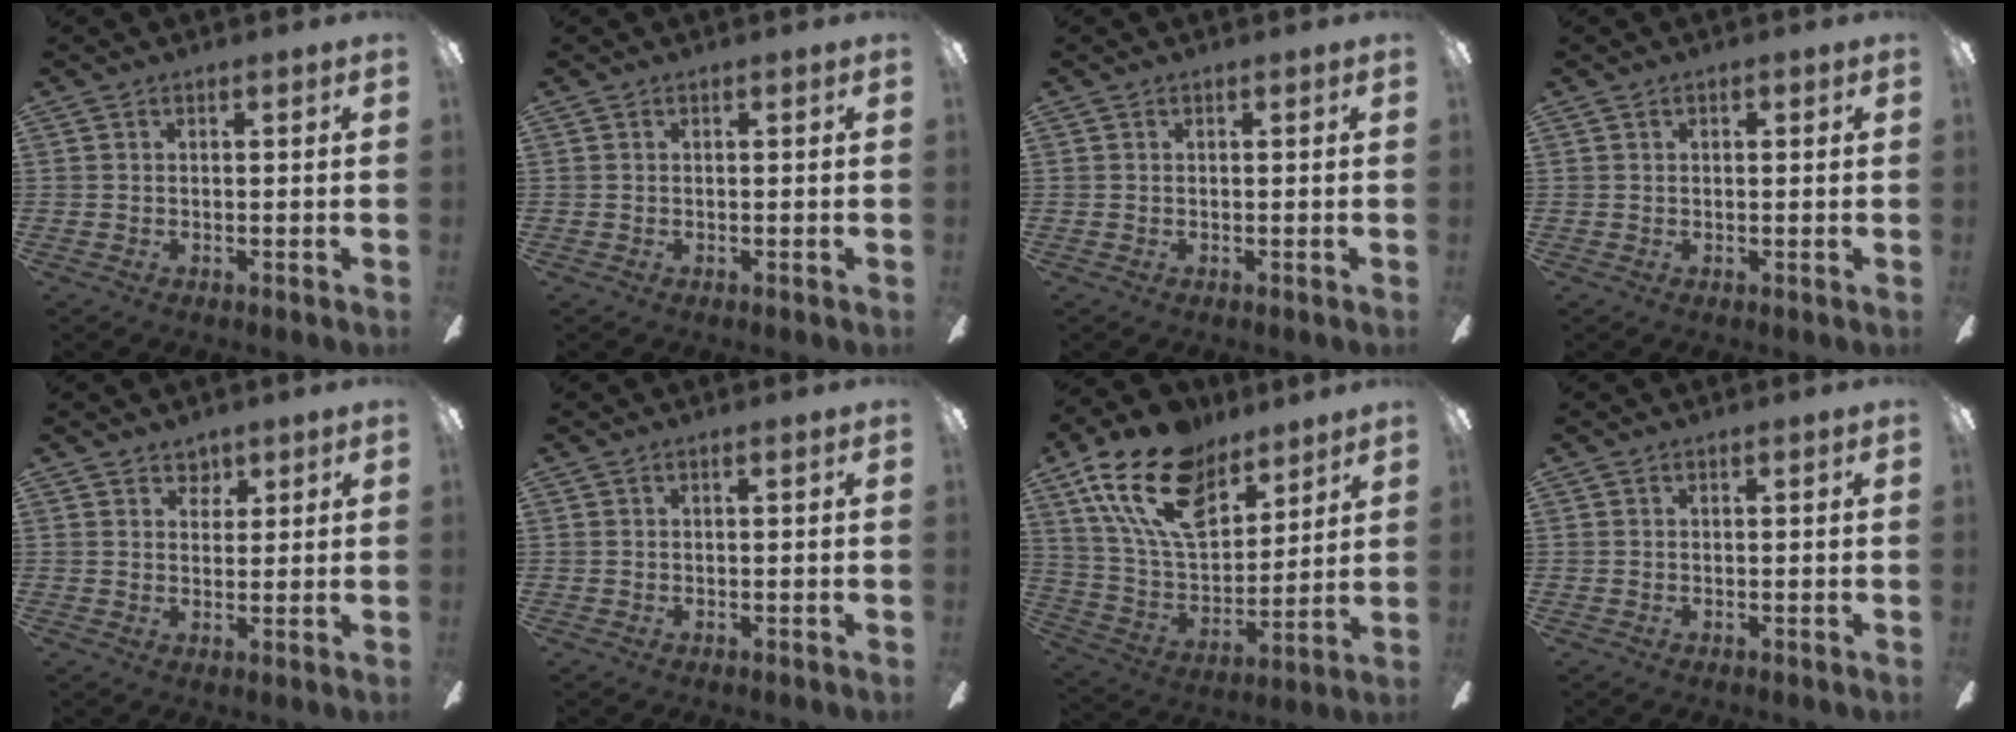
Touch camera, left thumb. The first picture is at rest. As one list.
[{"total": 0.0}, {"total": 0.0}, {"total": 0.7, "force": [0.4, 0.5, 0.3], "torque": [-0.006, 0.004, 0.006]}, {"total": 3.7, "force": [2.8, 2.5, 0.4], "torque": [0.005, -0.014, 0.047]}, {"total": 0.0}, {"total": 21.2, "force": [12.5, 11.7, 12.4], "torque": [-0.245, -0.059, 0.226]}, {"total": 0.0}]